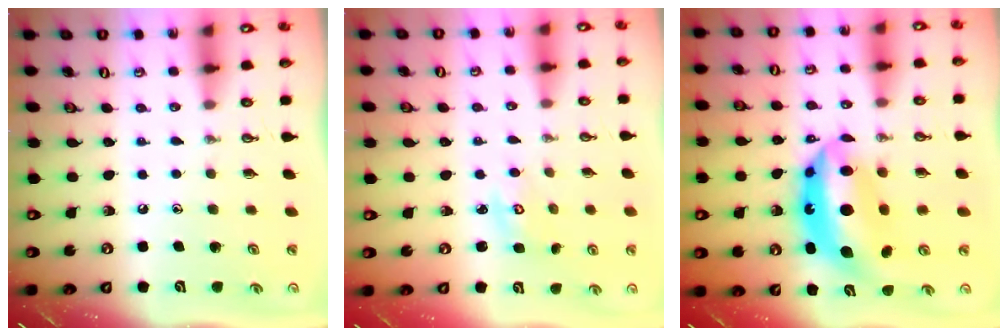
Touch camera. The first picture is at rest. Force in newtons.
{"total": 3.7, "press": 3.7, "slide": 0.4}
{"total": 15.1, "press": 15.0, "slide": 2.0}